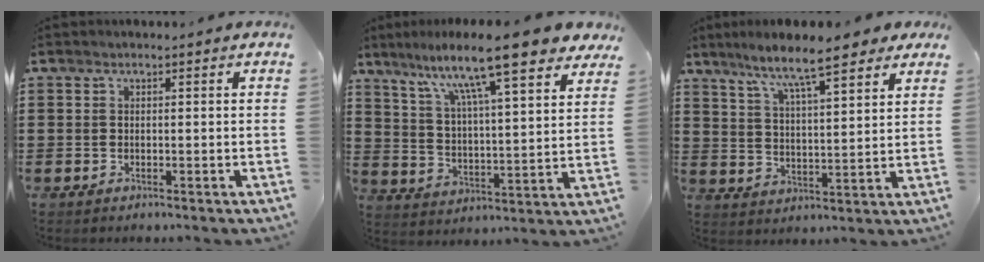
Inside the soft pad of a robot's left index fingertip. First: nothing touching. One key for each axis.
{"total": 13.0, "fx": 10.2, "fy": 1.1, "fz": 7.9, "tx": -0.162, "ty": -0.055, "tz": 0.164}
{"total": 8.6, "fx": 7.1, "fy": 1.0, "fz": 4.7, "tx": -0.108, "ty": -0.030, "tz": 0.118}